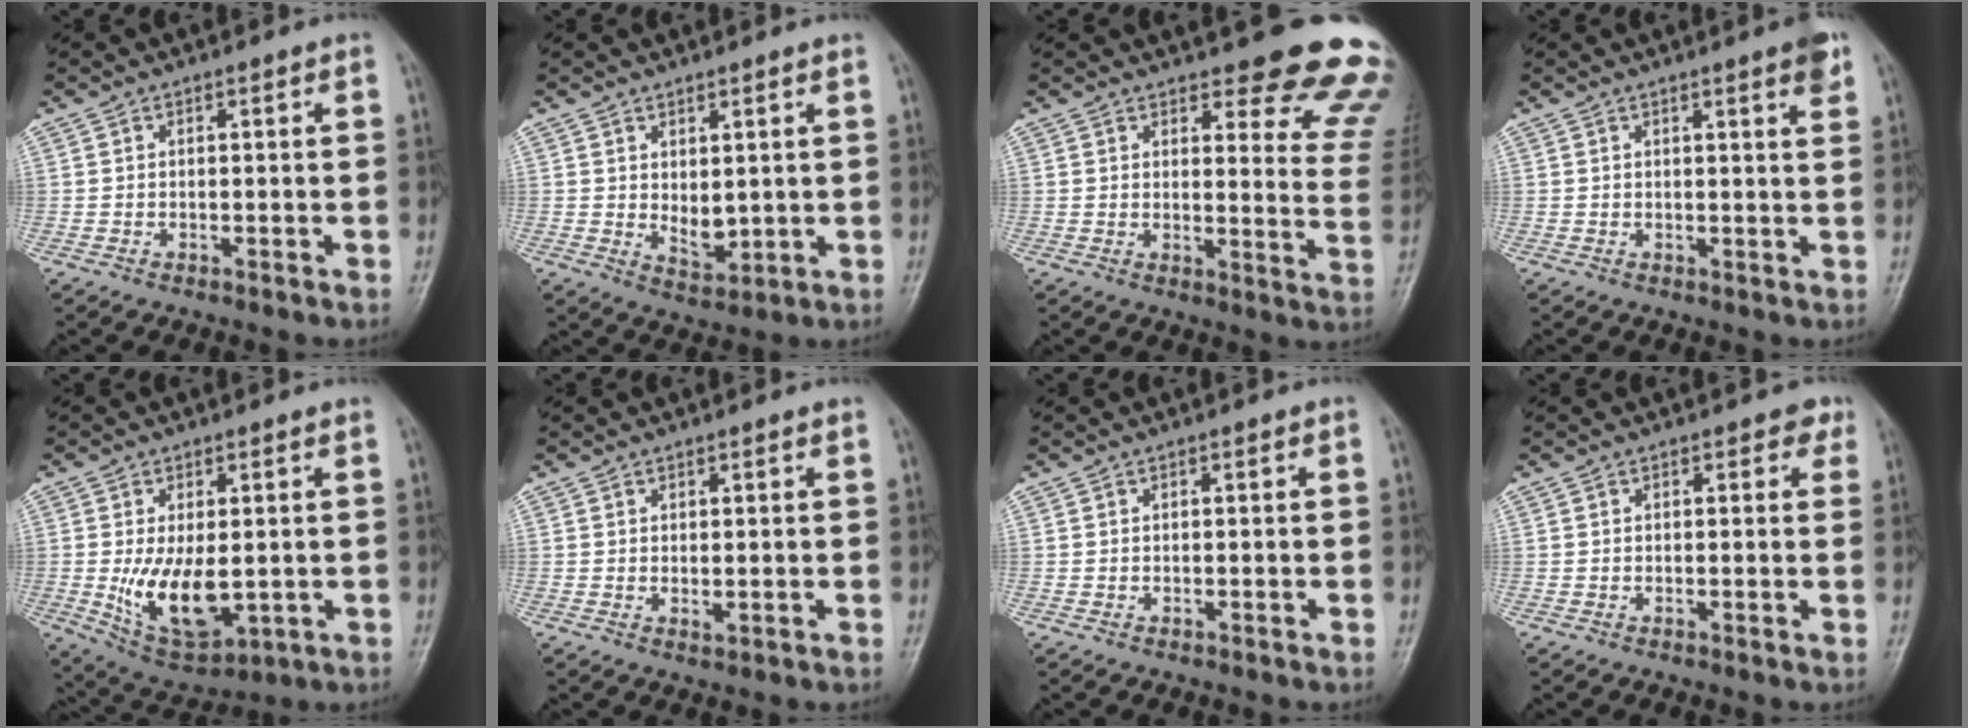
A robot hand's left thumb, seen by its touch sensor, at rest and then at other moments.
{"total": 4.5, "force": [1.0, 2.5, 3.6], "torque": [-0.050, -0.019, 0.027]}
{"total": 18.6, "force": [16.3, 4.5, 7.8], "torque": [-0.045, -0.129, 0.168]}
{"total": 3.3, "force": [2.1, 0.3, 2.6], "torque": [-0.029, -0.010, 0.025]}
{"total": 11.1, "force": [-0.9, 5.8, 9.5], "torque": [-0.148, -0.024, 0.006]}
{"total": 1.1, "force": [0.5, 0.4, 0.9], "torque": [-0.017, -0.007, 0.009]}
{"total": 0.0}
{"total": 1.9, "force": [1.2, 1.2, 0.8], "torque": [0.013, -0.002, 0.007]}